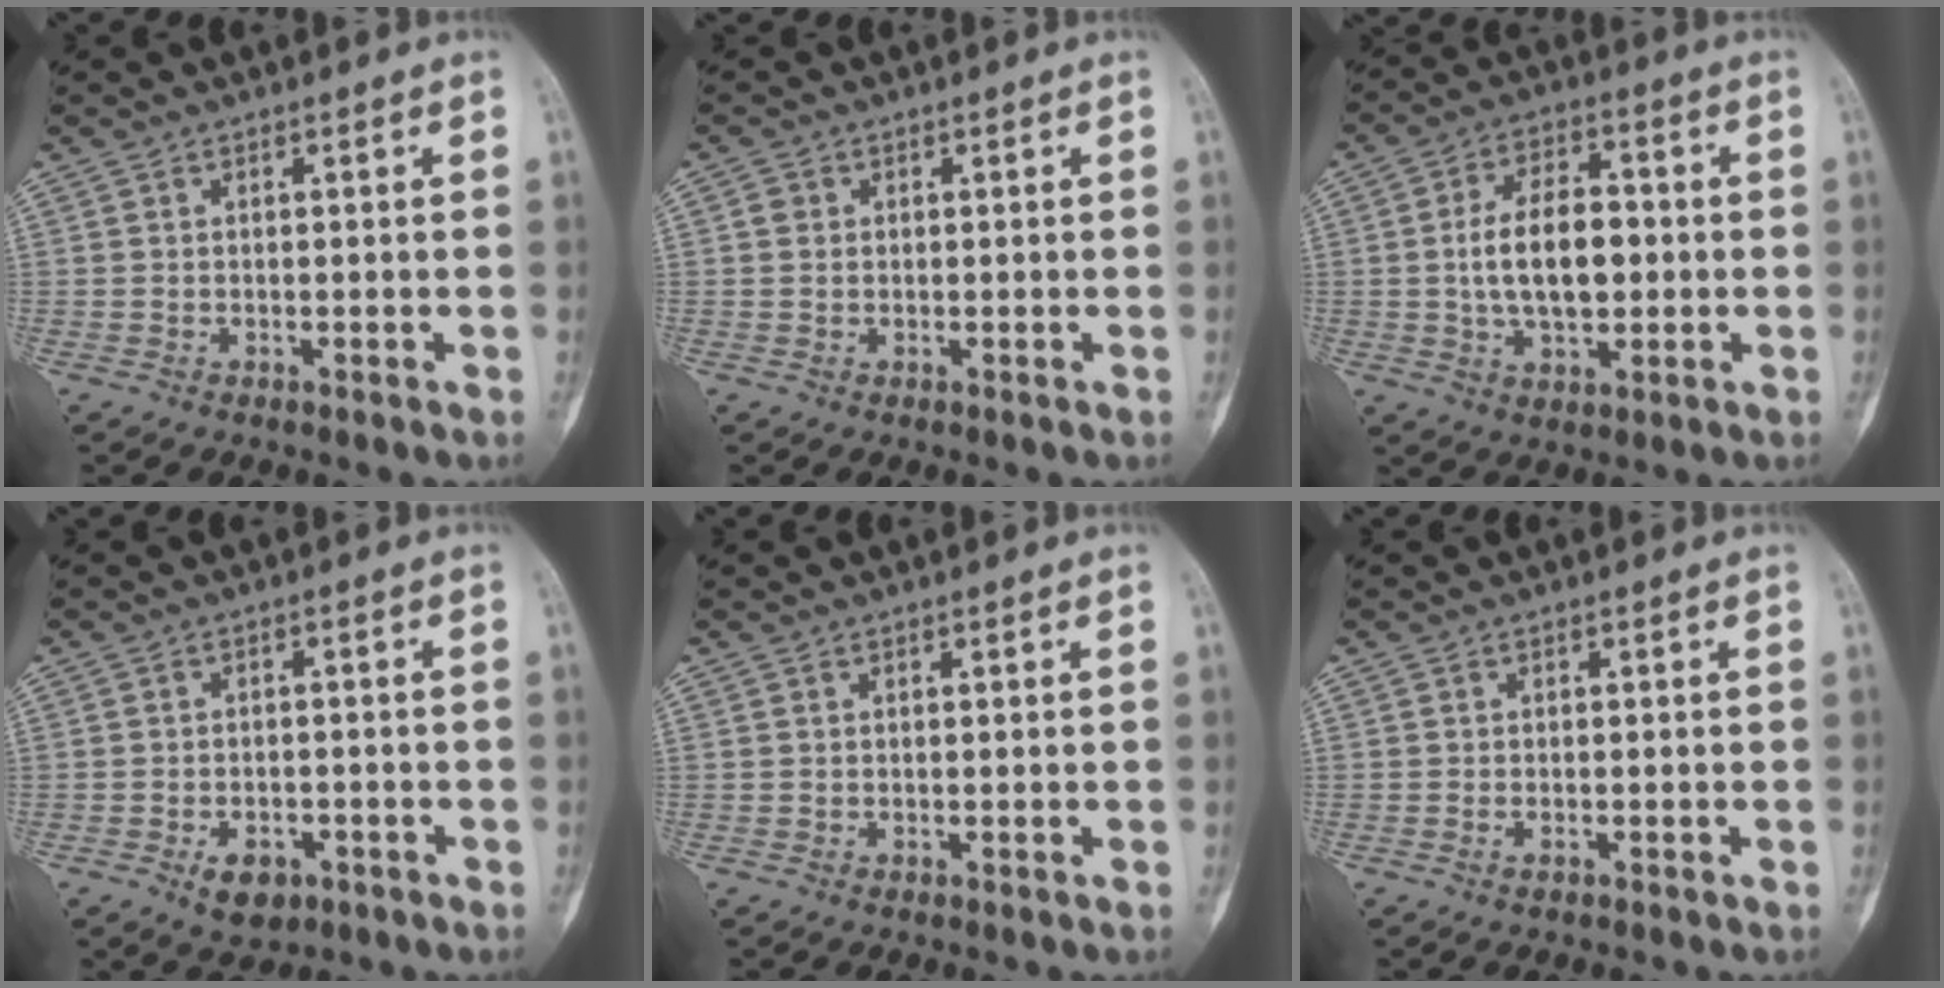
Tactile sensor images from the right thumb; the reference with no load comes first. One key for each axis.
{"total": 1.6, "fx": 0.3, "fy": 1.4, "fz": 0.6, "tx": -0.004, "ty": 0.002, "tz": 0.005}
{"total": 12.3, "fx": -0.3, "fy": 7.0, "fz": 10.1, "tx": -0.159, "ty": 0.013, "tz": -0.004}
{"total": 5.1, "fx": -2.5, "fy": 3.3, "fz": 3.0, "tx": -0.038, "ty": 0.011, "tz": -0.032}
{"total": 0.0}
{"total": 0.7, "fx": -0.4, "fy": 0.3, "fz": 0.5, "tx": -0.012, "ty": 0.003, "tz": -0.007}